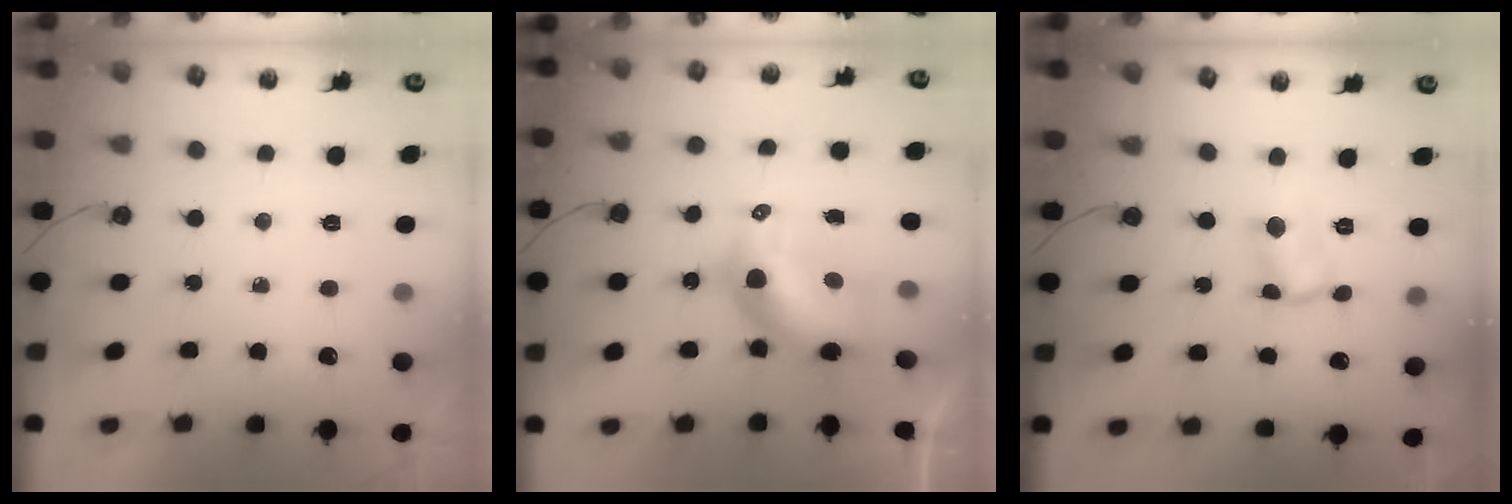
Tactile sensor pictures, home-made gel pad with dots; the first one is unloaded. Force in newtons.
{"total": 10.0, "press": 9.9, "slide": 0.9}
{"total": 2.7, "press": 2.7, "slide": 0.1}